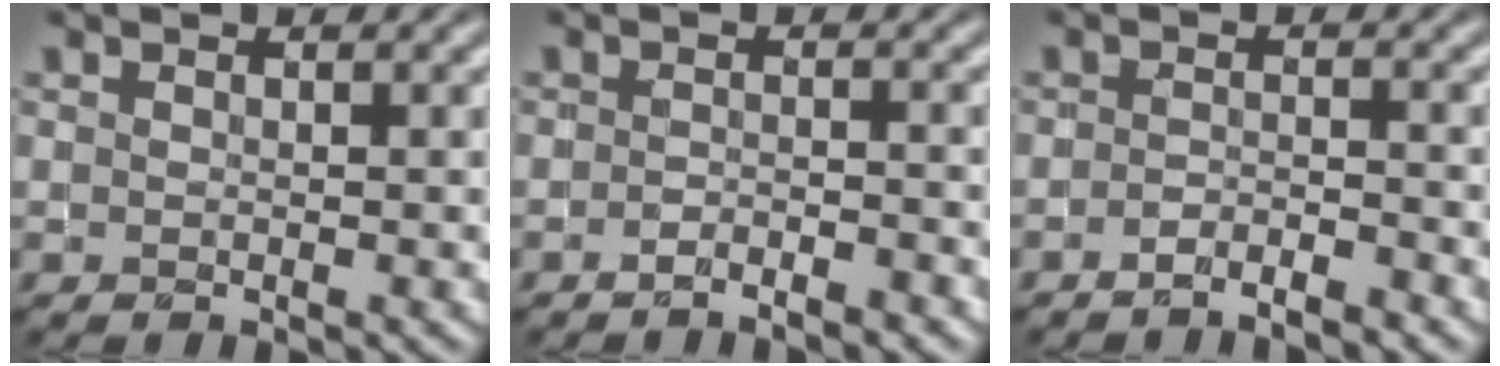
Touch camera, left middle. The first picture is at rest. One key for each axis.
{"total": 1.8, "fx": -1.5, "fy": 0.3, "fz": 1.0, "tx": -0.014, "ty": 0.001, "tz": -0.028}
{"total": 2.1, "fx": -1.8, "fy": 0.3, "fz": 1.1, "tx": -0.015, "ty": 0.000, "tz": -0.035}